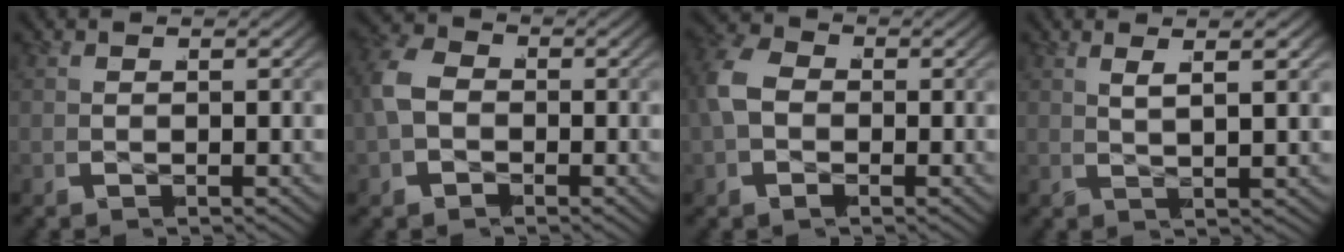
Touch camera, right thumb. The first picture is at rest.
{"total": 5.9, "force": [-0.3, 5.0, 3.1], "torque": [-0.088, -0.016, 0.000]}
{"total": 6.0, "force": [0.2, 4.9, 3.5], "torque": [-0.095, -0.009, 0.005]}
{"total": 2.1, "force": [1.3, -1.4, 1.0], "torque": [-0.012, 0.015, 0.027]}